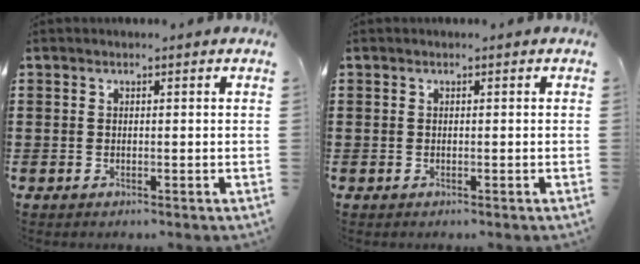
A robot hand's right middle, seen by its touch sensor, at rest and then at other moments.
{"total": 0.0}